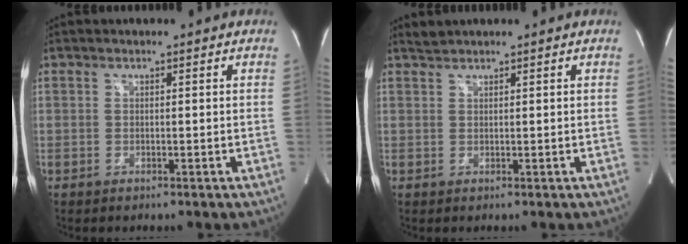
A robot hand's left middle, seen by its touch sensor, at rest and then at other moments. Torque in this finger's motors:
{"motor_torque": [0.06, 0.02, -0.09, 0.00]}